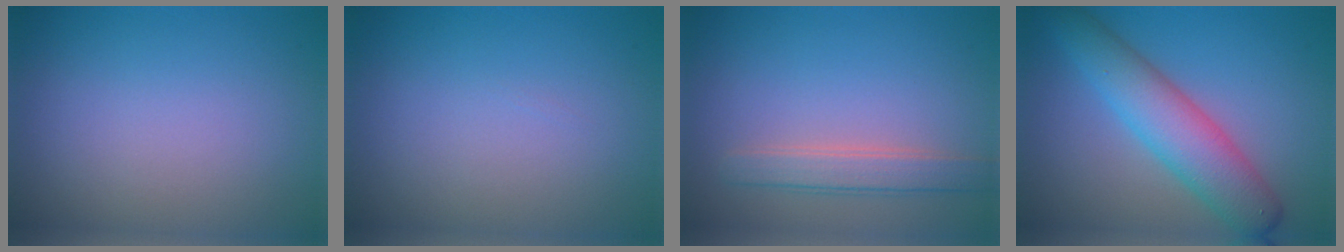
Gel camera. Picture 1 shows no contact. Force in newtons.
{"total": 0.0}
{"total": 2.7, "press": 2.7, "slide": 0.5}
{"total": 6.0, "press": 6.0, "slide": 0.2}